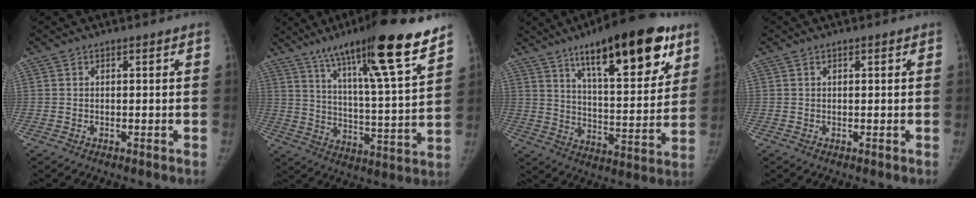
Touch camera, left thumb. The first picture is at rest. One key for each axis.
{"total": 21.8, "fx": 14.5, "fy": 1.9, "fz": 16.2, "tx": -0.235, "ty": -0.054, "tz": 0.234}
{"total": 24.1, "fx": 13.6, "fy": 7.7, "fz": 18.3, "tx": -0.238, "ty": -0.048, "tz": 0.211}
{"total": 0.5, "fx": 0.2, "fy": 0.3, "fz": 0.4, "tx": -0.002, "ty": 0.001, "tz": 0.002}